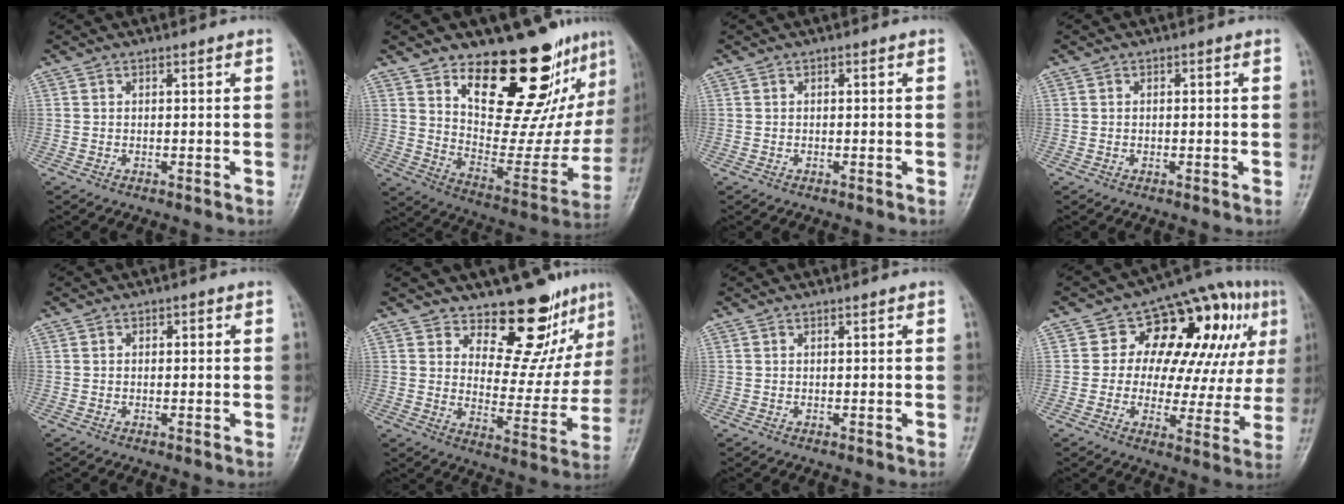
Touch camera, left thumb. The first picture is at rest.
{"total": 23.3, "force": [15.5, 9.8, 14.4], "torque": [-0.142, -0.107, 0.244]}
{"total": 0.0}
{"total": 0.0}
{"total": 0.6, "force": [0.1, 0.5, 0.4], "torque": [0.002, 0.003, -0.002]}
{"total": 13.5, "force": [10.7, 6.1, 5.6], "torque": [-0.018, -0.092, 0.153]}
{"total": 0.0}
{"total": 20.6, "force": [5.9, 11.7, 15.9], "torque": [-0.150, 0.018, 0.074]}